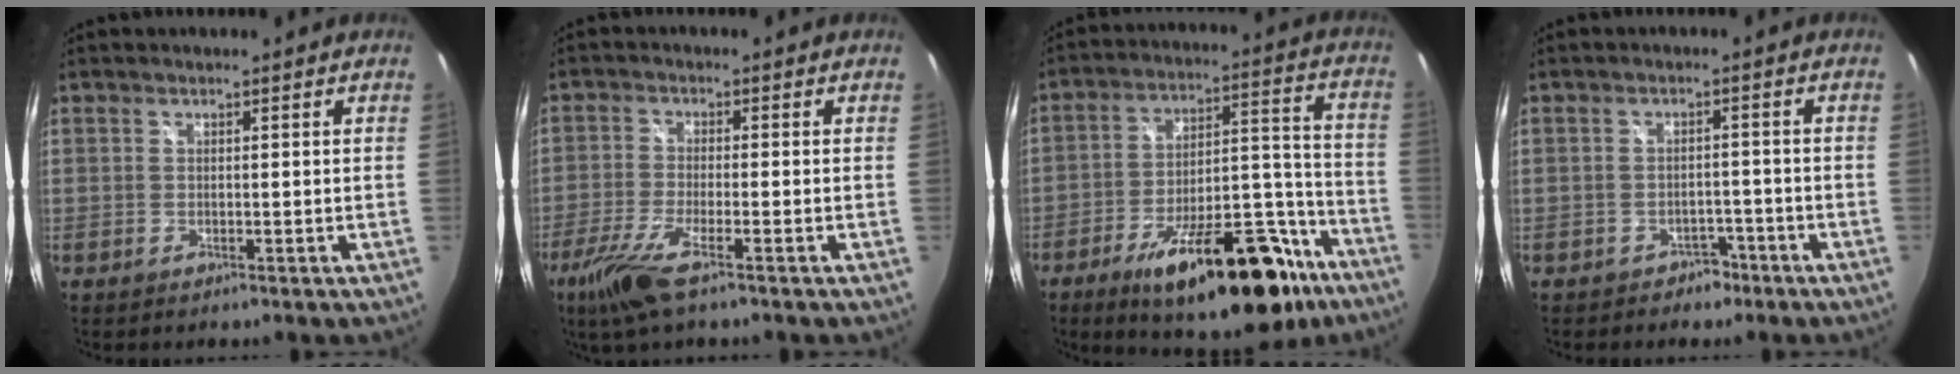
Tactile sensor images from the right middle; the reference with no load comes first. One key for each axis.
{"total": 8.4, "fx": -5.3, "fy": 1.0, "fz": 6.4, "tx": -0.153, "ty": -0.024, "tz": -0.103}
{"total": 25.6, "fx": -16.5, "fy": 9.3, "fz": 17.2, "tx": -0.257, "ty": 0.012, "tz": -0.233}
{"total": 3.3, "fx": -2.3, "fy": 2.3, "fz": 0.6, "tx": -0.011, "ty": 0.009, "tz": -0.029}